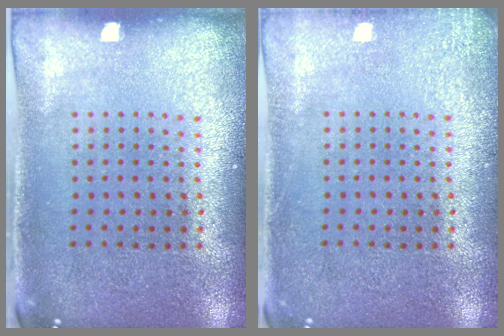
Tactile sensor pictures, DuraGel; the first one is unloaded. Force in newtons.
{"total": 1.5, "press": 1.5, "slide": 0.3}